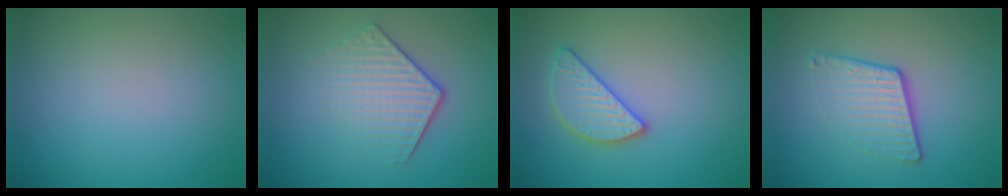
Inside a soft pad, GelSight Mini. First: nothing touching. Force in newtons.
{"total": 4.2, "press": 2.9, "slide": 3.0}
{"total": 2.7, "press": 2.7, "slide": 0.1}
{"total": 4.0, "press": 2.6, "slide": 3.1}